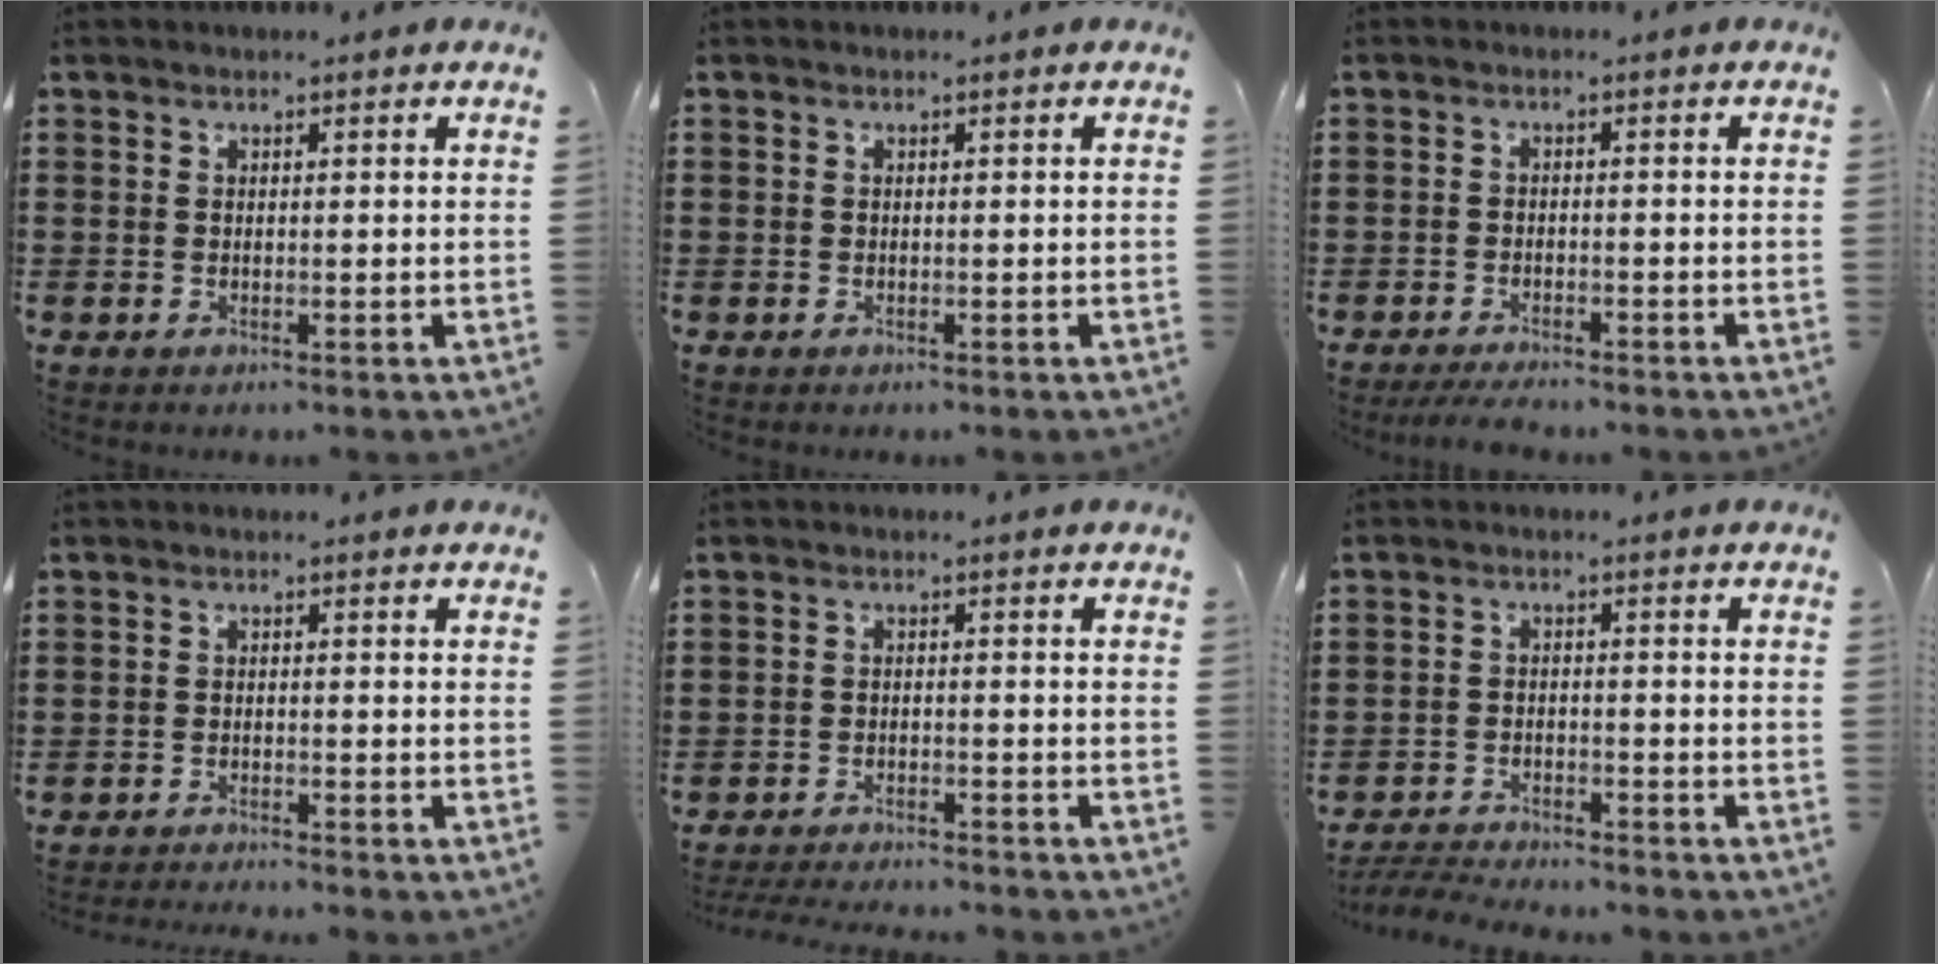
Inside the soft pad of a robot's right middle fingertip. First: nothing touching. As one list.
[{"total": 0.0}, {"total": 2.6, "force": [-2.5, 0.2, 0.8], "torque": [-0.021, -0.001, -0.052]}, {"total": 1.6, "force": [-1.5, -0.2, 0.2], "torque": [-0.004, 0.003, -0.031]}, {"total": 3.1, "force": [-3.0, 0.1, 0.4], "torque": [-0.016, -0.002, -0.066]}, {"total": 3.9, "force": [-3.8, 0.2, 0.6], "torque": [-0.018, -0.001, -0.082]}]